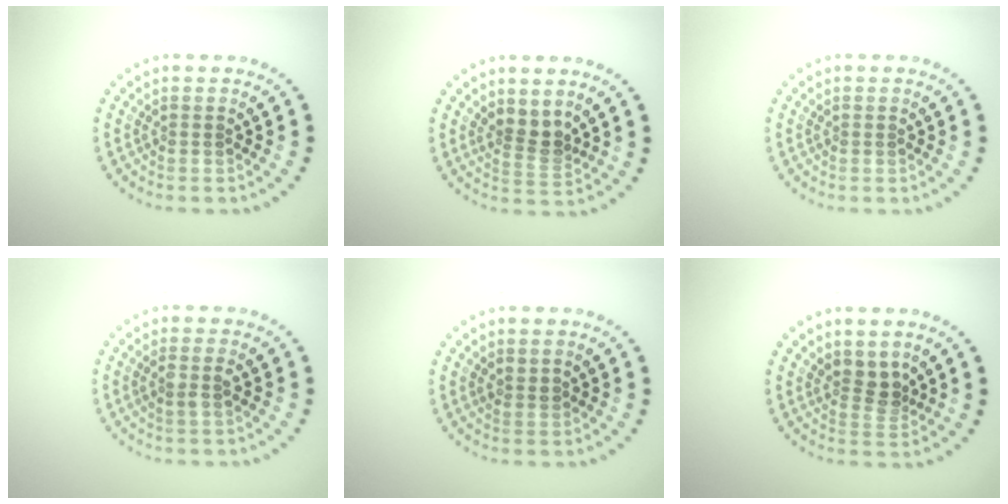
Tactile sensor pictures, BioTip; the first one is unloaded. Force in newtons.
{"total": 2.4, "press": 1.9, "slide": 1.4}
{"total": 0.0}
{"total": 1.5, "press": 1.3, "slide": 0.9}
{"total": 0.9, "press": 0.9, "slide": 0.3}
{"total": 2.2, "press": 1.7, "slide": 1.4}